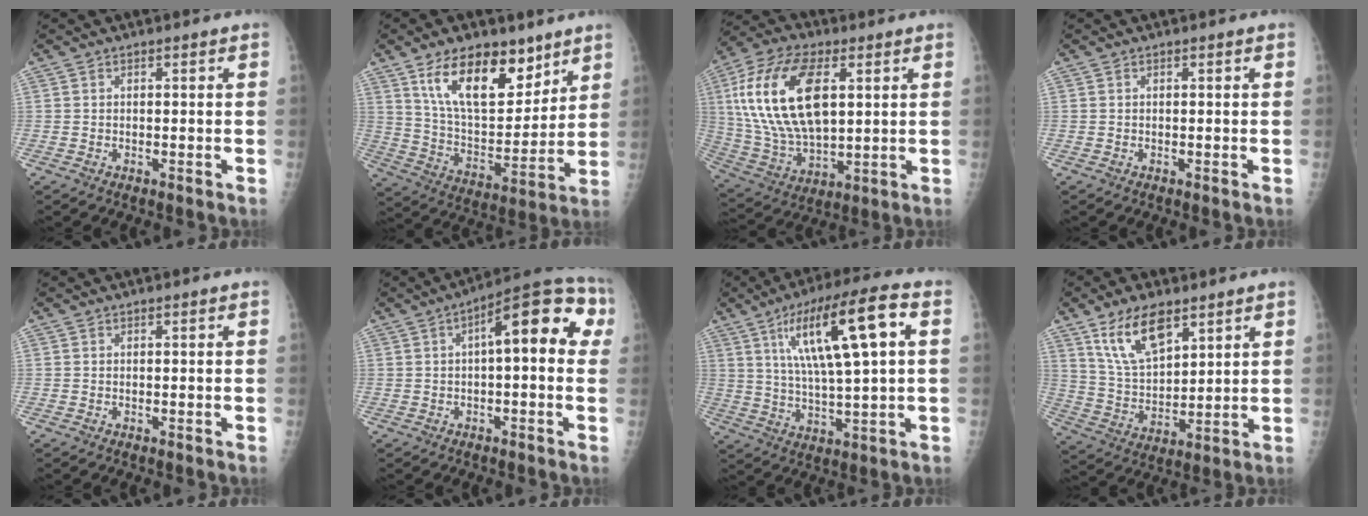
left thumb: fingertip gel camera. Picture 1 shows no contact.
{"total": 18.3, "force": [11.0, 9.1, 11.5], "torque": [-0.142, -0.062, 0.199]}
{"total": 22.8, "force": [5.7, 12.0, 18.5], "torque": [-0.356, -0.011, 0.106]}
{"total": 0.0}
{"total": 0.0}
{"total": 13.9, "force": [2.6, 5.4, 12.6], "torque": [-0.145, 0.043, 0.027]}
{"total": 18.0, "force": [5.4, 3.9, 16.7], "torque": [-0.290, 0.009, 0.091]}
{"total": 12.8, "force": [7.7, 6.0, 8.3], "torque": [-0.131, -0.035, 0.155]}